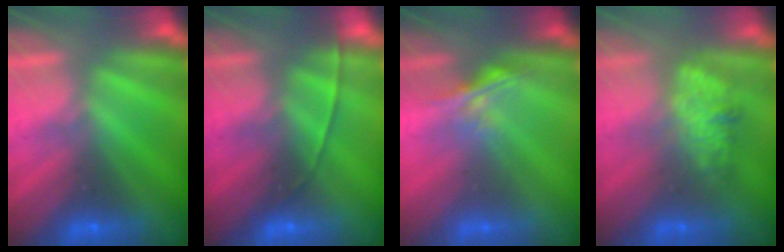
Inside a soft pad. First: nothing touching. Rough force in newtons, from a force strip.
{"total": 1.9}
{"total": 1.4}
{"total": 2.7}